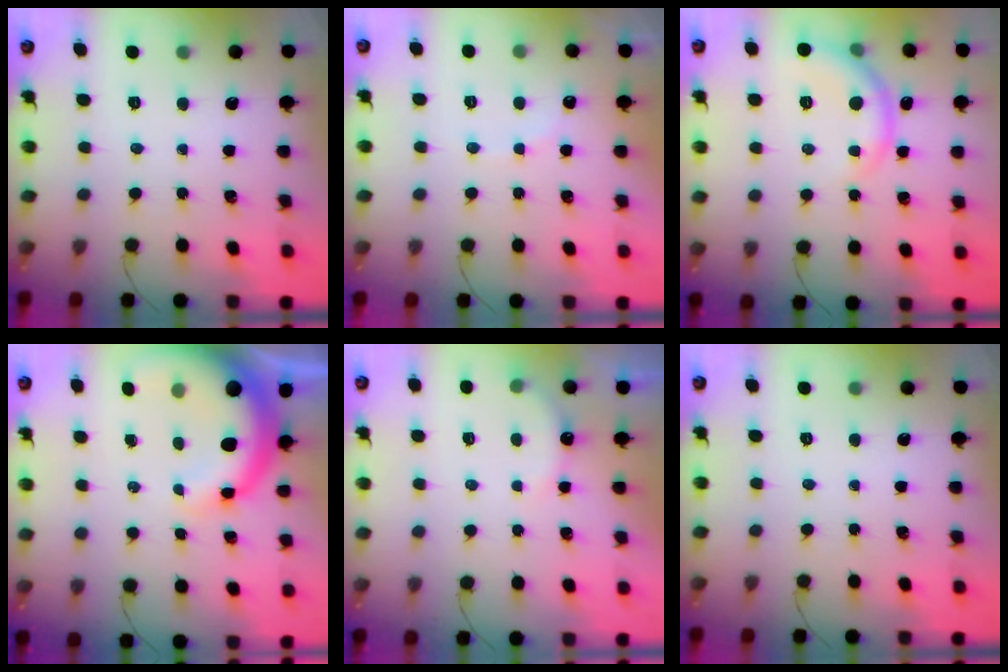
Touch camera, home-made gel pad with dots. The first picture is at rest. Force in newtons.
{"total": 6.0, "press": 5.9, "slide": 1.1}
{"total": 6.7, "press": 6.7, "slide": 0.9}
{"total": 11.2, "press": 10.9, "slide": 2.4}
{"total": 5.3, "press": 5.2, "slide": 1.2}
{"total": 0.0}